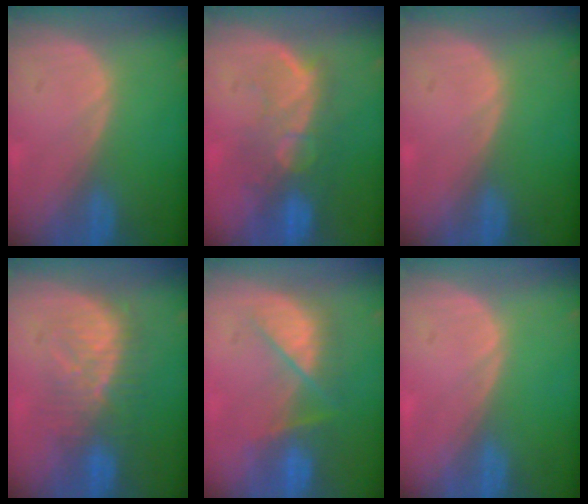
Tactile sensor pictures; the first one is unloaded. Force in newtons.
{"total": 9.7, "press": 8.4, "slide": 5.0}
{"total": 0.0}
{"total": 7.9, "press": 7.8, "slide": 1.6}
{"total": 7.3, "press": 7.1, "slide": 1.7}
{"total": 0.0}